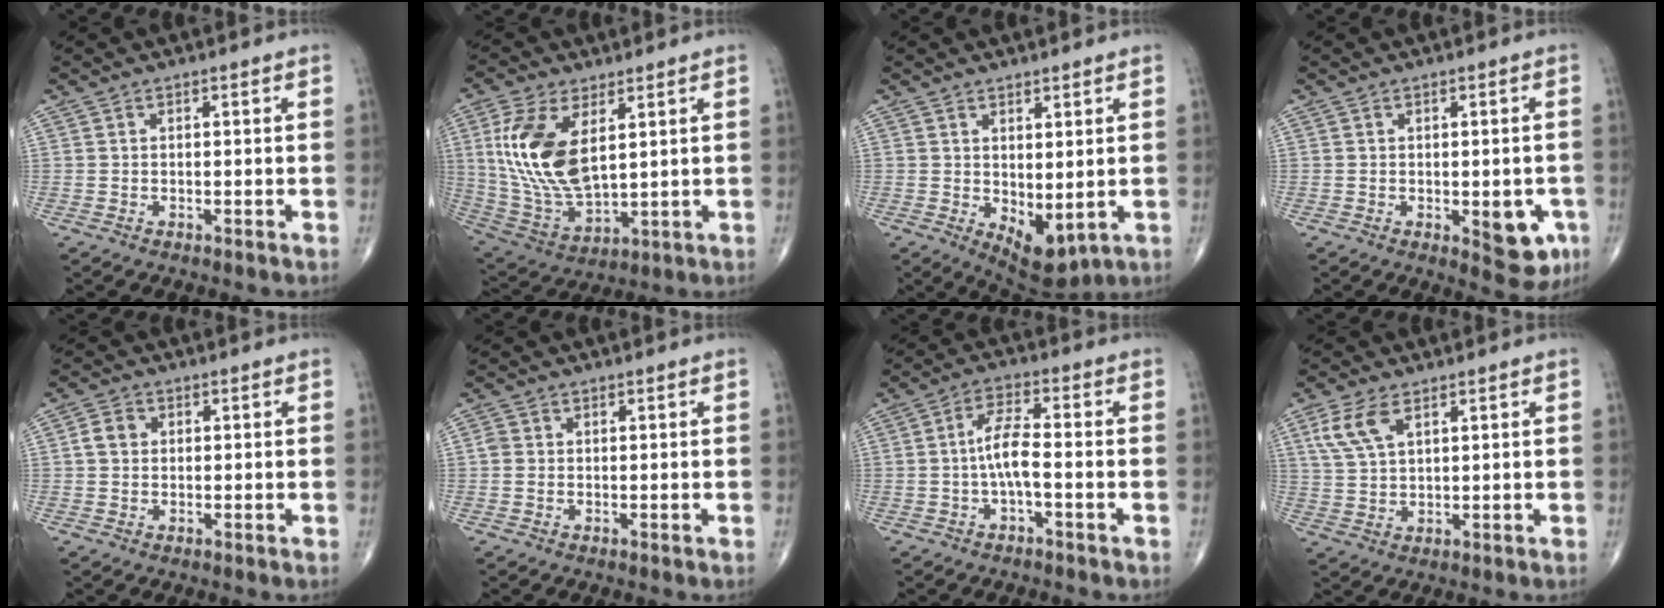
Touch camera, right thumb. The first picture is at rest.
{"total": 16.1, "force": [4.3, 8.1, 13.3], "torque": [-0.272, -0.019, 0.098]}
{"total": 7.4, "force": [-0.4, 3.6, 6.4], "torque": [-0.079, -0.014, 0.013]}
{"total": 7.6, "force": [-2.2, 3.5, 6.4], "torque": [-0.051, -0.004, -0.018]}
{"total": 3.1, "force": [0.3, 2.6, 1.7], "torque": [-0.027, 0.007, 0.003]}
{"total": 1.4, "force": [0.0, 1.2, 0.7], "torque": [-0.015, 0.001, -0.001]}
{"total": 5.7, "force": [-1.3, 1.6, 5.4], "torque": [-0.109, 0.021, -0.028]}
{"total": 6.7, "force": [3.2, 3.3, 4.9], "torque": [-0.105, -0.003, 0.070]}